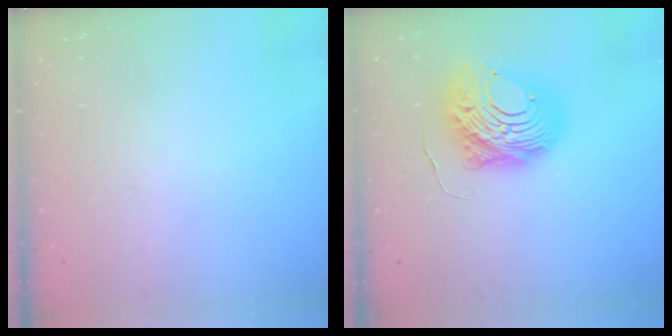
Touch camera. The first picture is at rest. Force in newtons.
{"total": 14.1, "press": 14.0, "slide": 1.3}